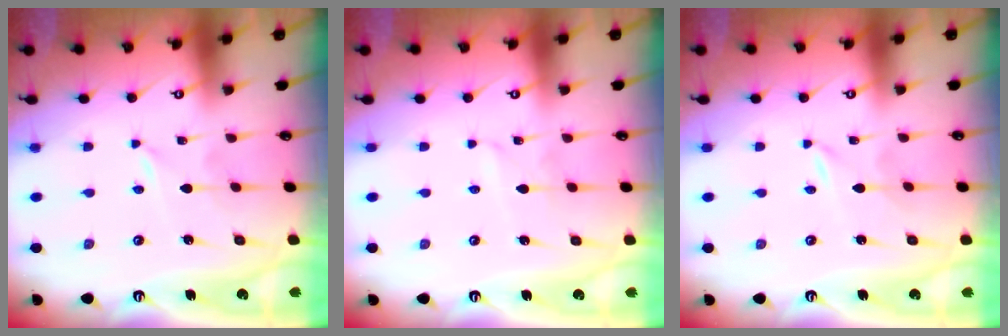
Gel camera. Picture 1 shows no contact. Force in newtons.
{"total": 1.8, "press": 1.8, "slide": 0.1}
{"total": 0.0}